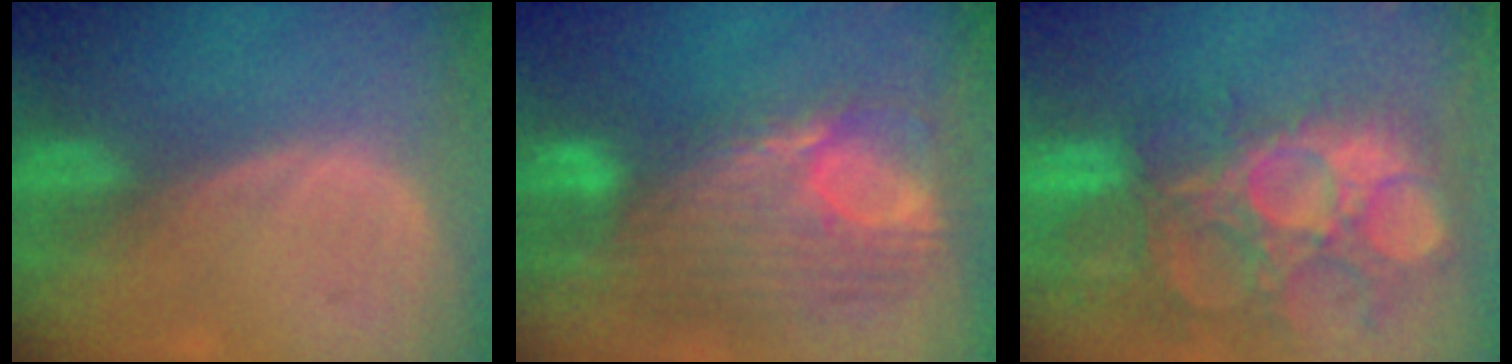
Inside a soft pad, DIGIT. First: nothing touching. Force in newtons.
{"total": 12.3, "press": 10.4, "slide": 6.5}
{"total": 15.0, "press": 12.6, "slide": 8.2}